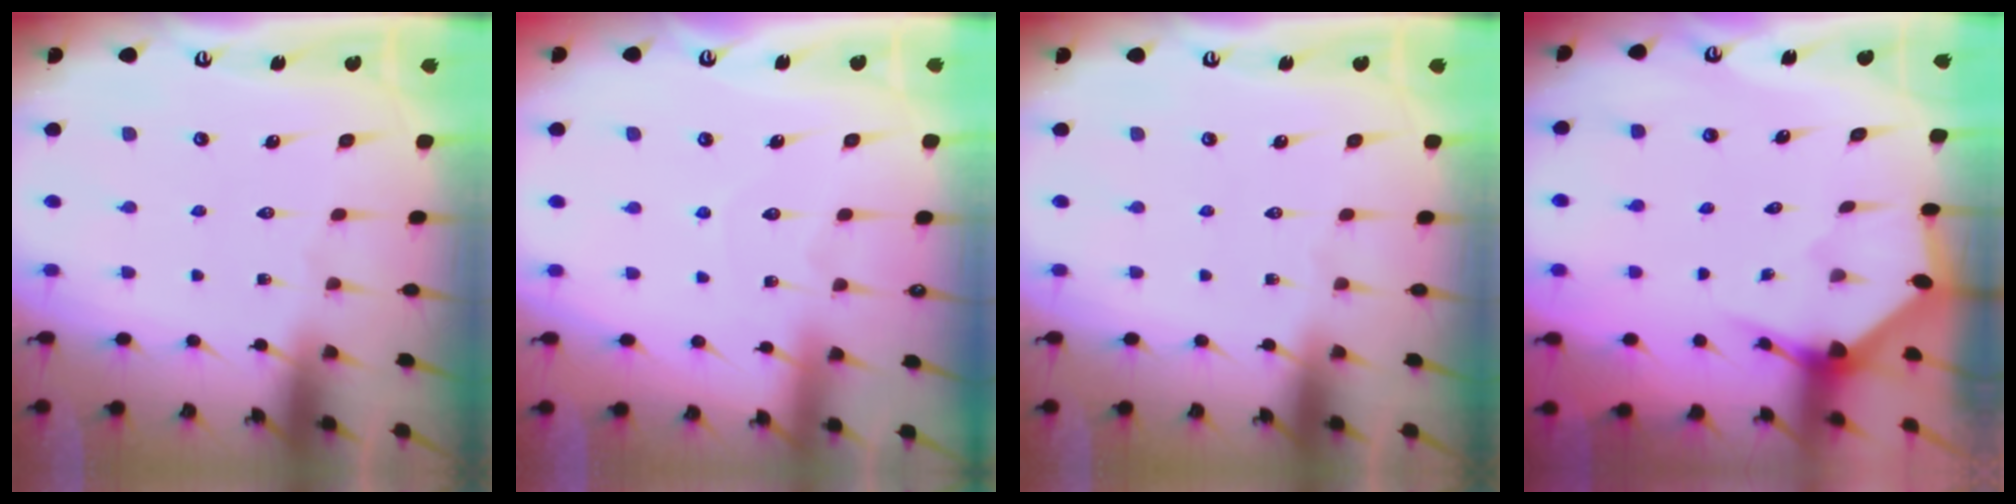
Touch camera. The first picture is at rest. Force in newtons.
{"total": 4.6, "press": 4.5, "slide": 0.5}
{"total": 0.0}
{"total": 2.8, "press": 2.8, "slide": 0.3}